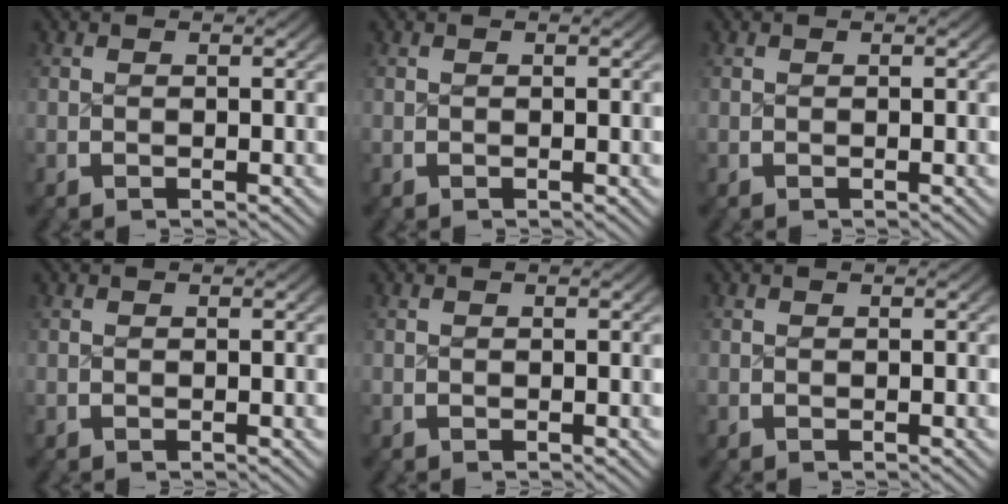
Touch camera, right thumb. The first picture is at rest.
{"total": 0.0}
{"total": 0.0}
{"total": 0.0}
{"total": 0.0}
{"total": 0.0}